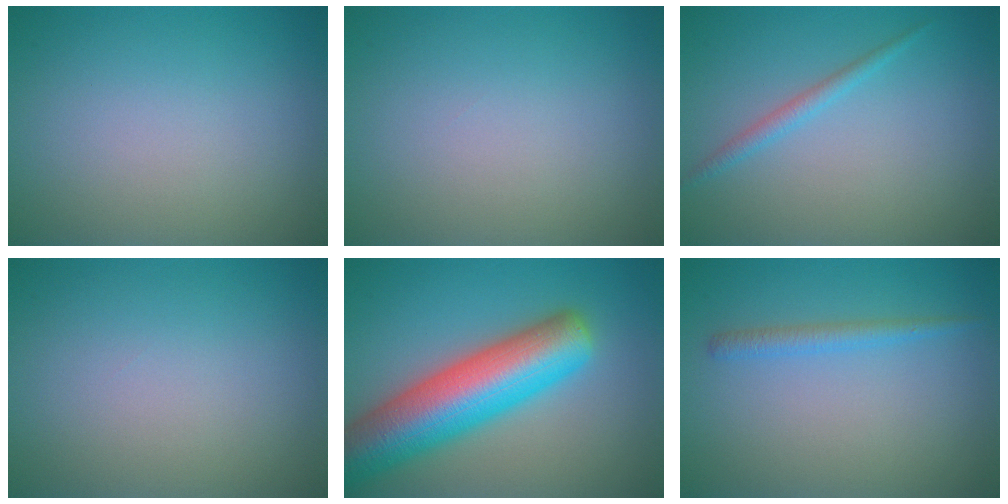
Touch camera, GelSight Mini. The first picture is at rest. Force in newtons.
{"total": 0.0}
{"total": 1.4, "press": 1.4, "slide": 0.1}
{"total": 0.0}
{"total": 10.8, "press": 10.8, "slide": 0.4}
{"total": 1.5, "press": 1.5, "slide": 0.1}